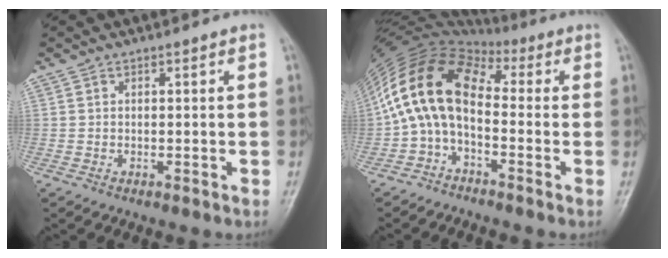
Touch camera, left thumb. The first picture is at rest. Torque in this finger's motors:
{"motor_torque": [0.35, 2.80, 1.55, 1.22, 0.26]}